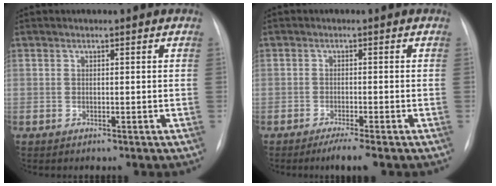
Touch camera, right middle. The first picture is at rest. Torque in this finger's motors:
{"motor_torque": [0.07, -0.33, -0.11, -0.08]}